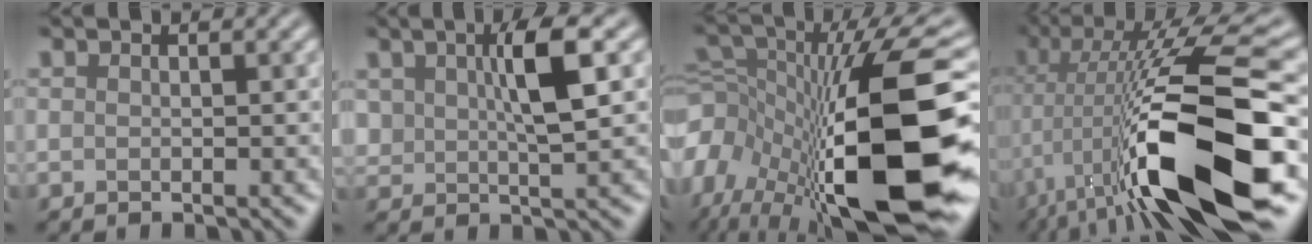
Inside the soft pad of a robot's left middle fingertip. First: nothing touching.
{"total": 5.1, "force": [1.7, 1.8, 4.4], "torque": [-0.087, 0.008, 0.031]}
{"total": 17.0, "force": [-5.9, 6.2, 14.7], "torque": [-0.258, 0.007, -0.108]}
{"total": 15.4, "force": [-3.1, 4.7, 14.3], "torque": [-0.245, 0.012, -0.054]}